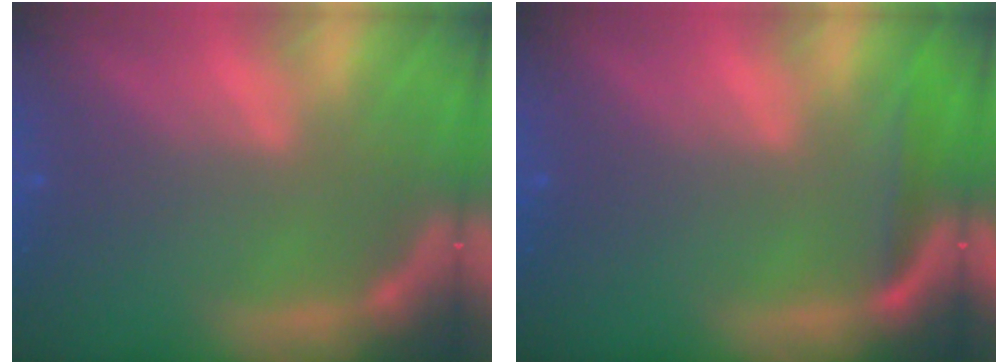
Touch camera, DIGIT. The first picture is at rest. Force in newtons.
{"total": 1.9}